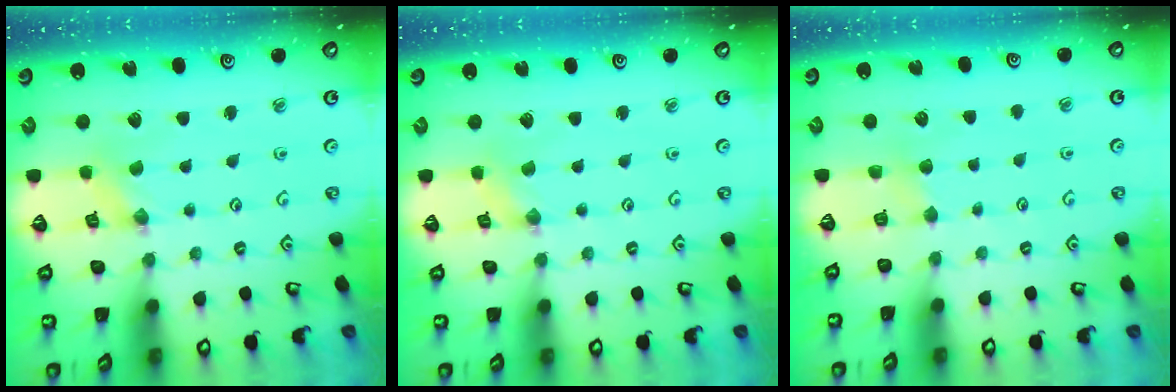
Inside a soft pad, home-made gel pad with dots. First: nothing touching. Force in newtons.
{"total": 0.9, "press": 0.9, "slide": 0.3}
{"total": 3.0, "press": 2.9, "slide": 0.5}